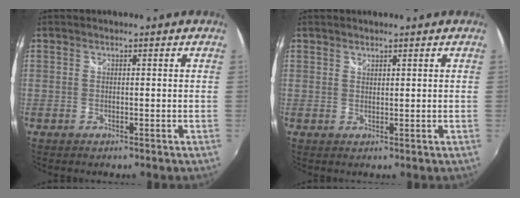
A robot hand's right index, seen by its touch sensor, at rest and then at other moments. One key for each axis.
{"total": 0.9, "fx": 0.9, "fy": 0.3, "fz": 0.1, "tx": 0.000, "ty": 0.000, "tz": 0.016}